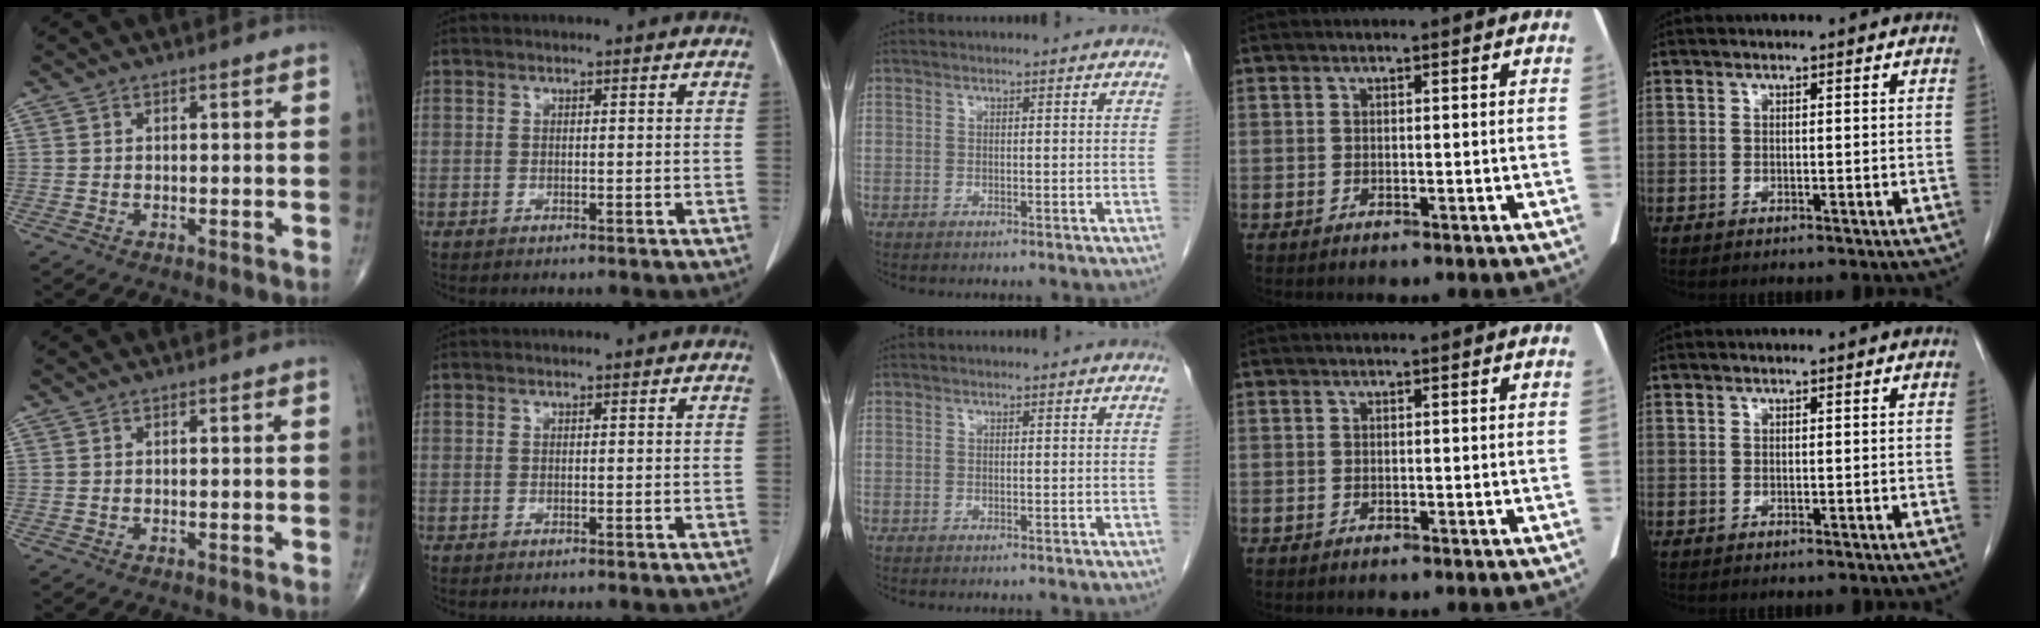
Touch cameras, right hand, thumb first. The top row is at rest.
{}